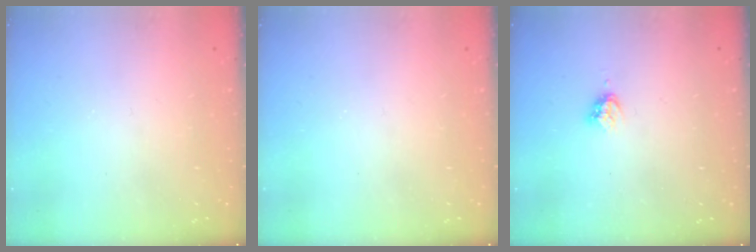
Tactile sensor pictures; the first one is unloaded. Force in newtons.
{"total": 0.0}
{"total": 3.3, "press": 3.3, "slide": 0.4}